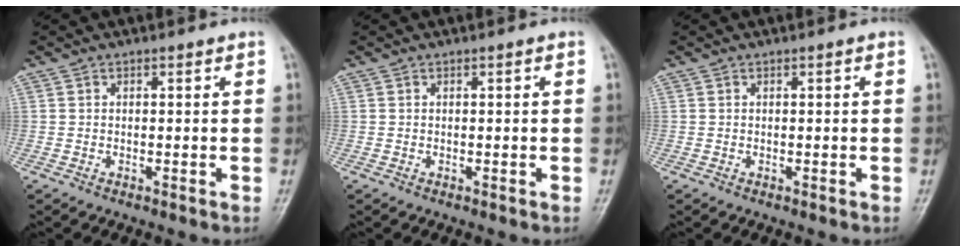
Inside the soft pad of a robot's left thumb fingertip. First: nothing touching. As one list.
[{"total": 0.0}, {"total": 0.0}]